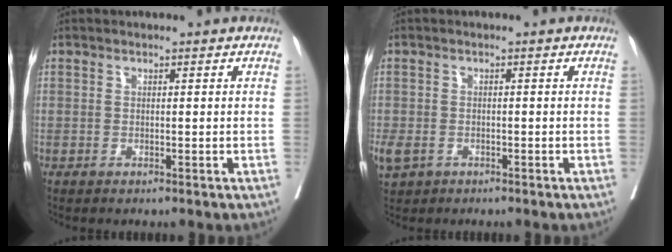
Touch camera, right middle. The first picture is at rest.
{"total": 5.4, "force": [-2.8, 3.8, 2.8], "torque": [-0.077, -0.005, -0.041]}